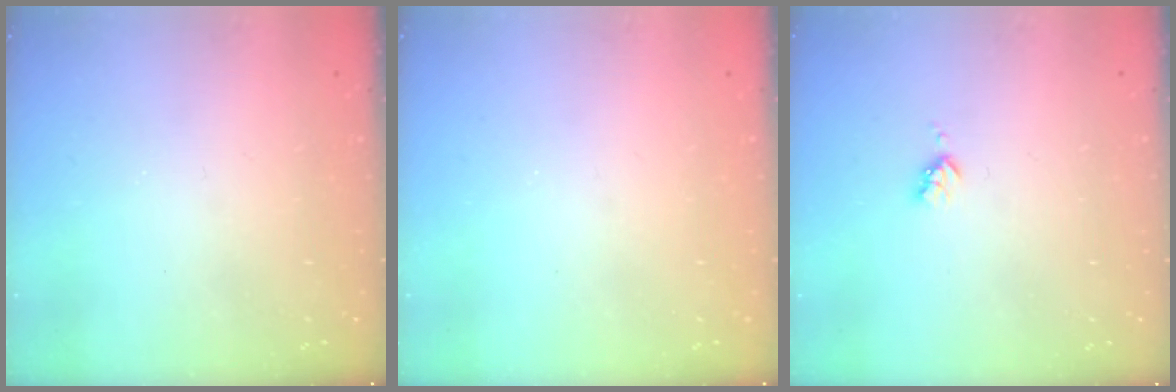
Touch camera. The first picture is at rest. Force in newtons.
{"total": 0.0}
{"total": 3.0, "press": 3.0, "slide": 0.3}